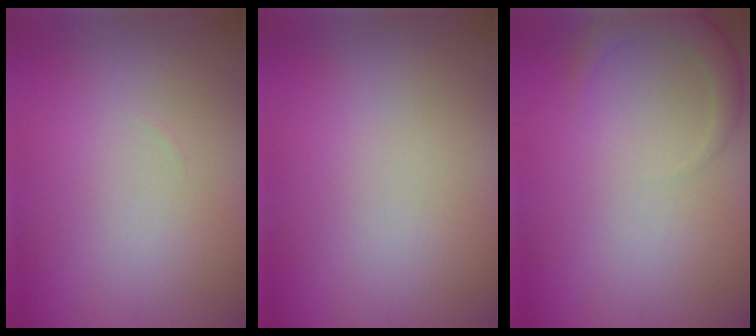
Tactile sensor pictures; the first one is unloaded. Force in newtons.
{"total": 0.0}
{"total": 2.3, "press": 2.3, "slide": 0.1}